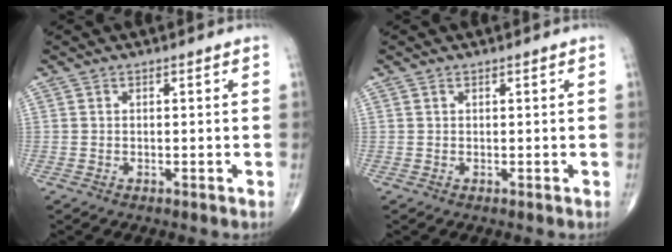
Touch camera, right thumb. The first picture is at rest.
{"total": 0.0}